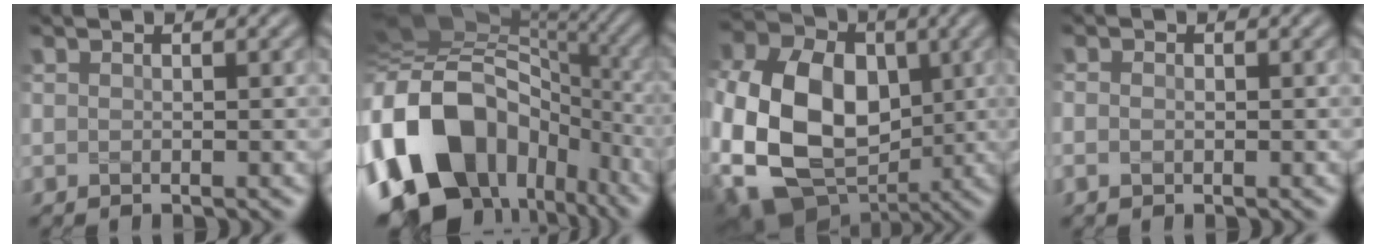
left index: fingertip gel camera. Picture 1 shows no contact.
{"total": 17.7, "force": [-5.7, 13.1, 10.4], "torque": [-0.230, 0.000, -0.106]}
{"total": 15.7, "force": [-1.9, 11.8, 10.2], "torque": [-0.222, -0.004, -0.028]}
{"total": 0.9, "force": [-0.2, 0.6, 0.6], "torque": [-0.014, 0.003, -0.007]}